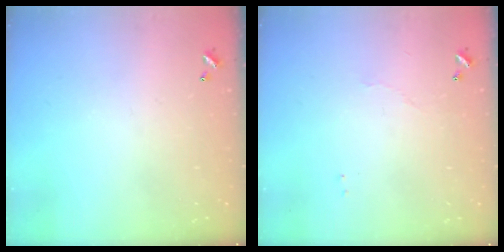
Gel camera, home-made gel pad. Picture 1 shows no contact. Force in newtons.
{"total": 1.8, "press": 1.8, "slide": 0.4}